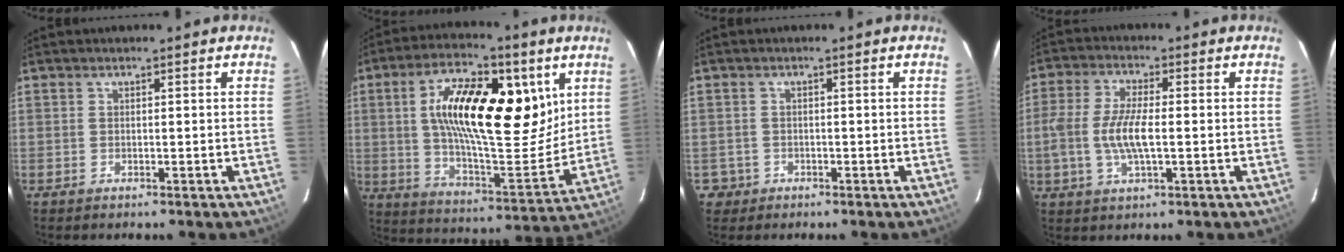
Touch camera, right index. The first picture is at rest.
{"total": 22.1, "force": [6.7, 9.2, 18.9], "torque": [-0.325, 0.010, 0.110]}
{"total": 2.7, "force": [-0.9, 2.6, 0.1], "torque": [-0.005, 0.011, -0.011]}
{"total": 8.5, "force": [-1.1, 2.9, 7.9], "torque": [-0.165, 0.001, -0.024]}